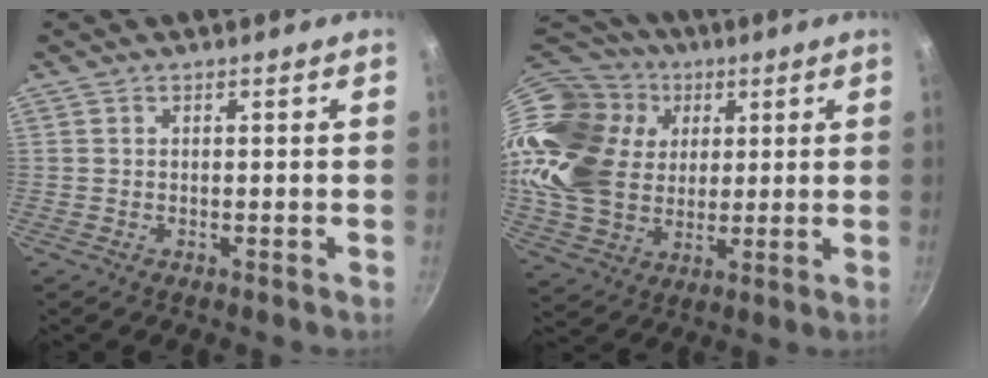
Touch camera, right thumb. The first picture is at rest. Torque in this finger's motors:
{"motor_torque": [0.91, 1.36, 0.64, 0.52, 0.22]}